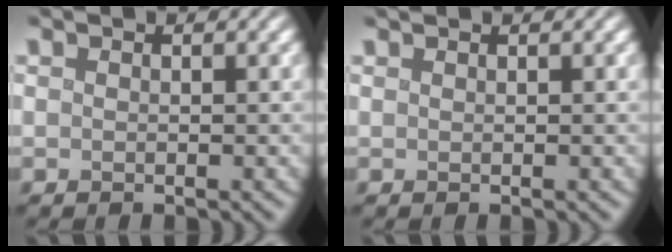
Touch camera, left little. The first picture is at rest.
{"total": 0.5, "force": [0.5, 0.1, 0.1], "torque": [0.001, -0.001, 0.003]}